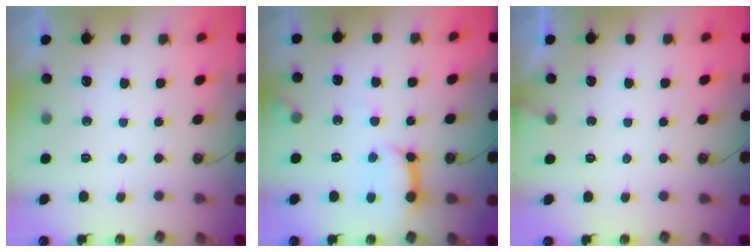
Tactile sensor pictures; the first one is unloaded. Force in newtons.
{"total": 12.8, "press": 12.7, "slide": 1.4}
{"total": 3.0, "press": 3.0, "slide": 0.1}